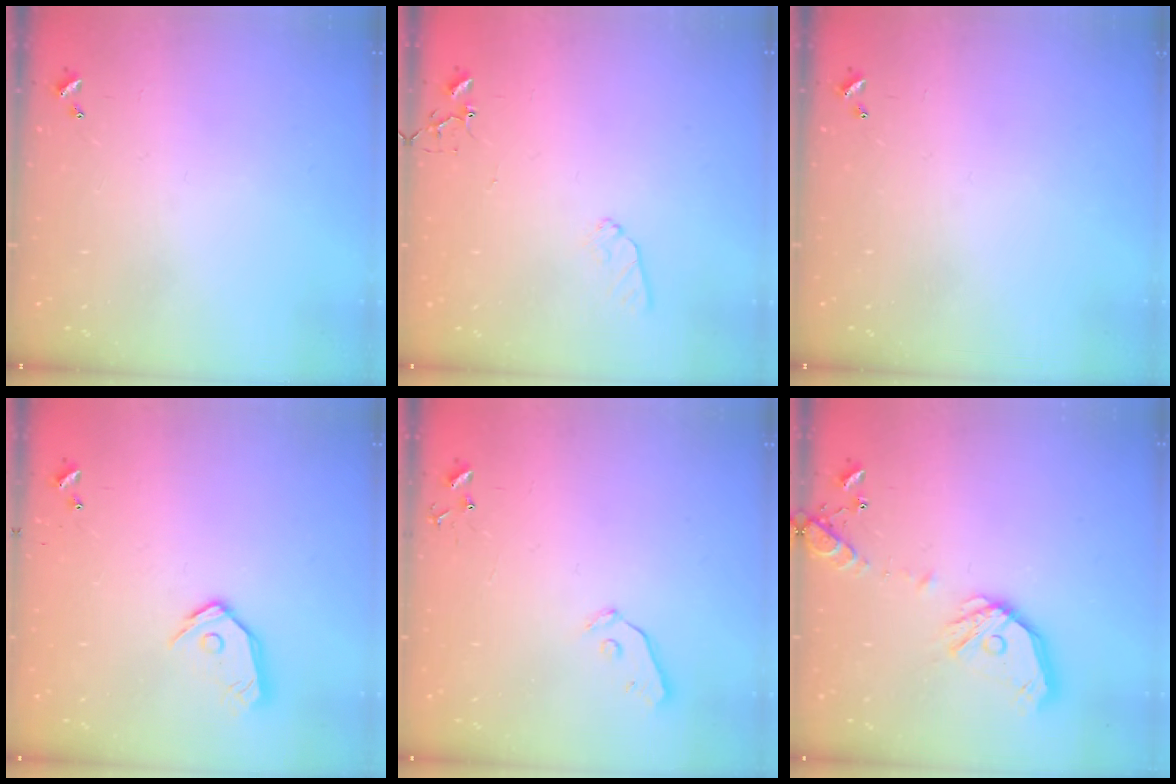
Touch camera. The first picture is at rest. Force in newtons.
{"total": 7.7, "press": 7.6, "slide": 0.9}
{"total": 0.0}
{"total": 11.6, "press": 11.5, "slide": 1.2}
{"total": 5.7, "press": 5.7, "slide": 0.4}
{"total": 15.7, "press": 15.4, "slide": 2.5}